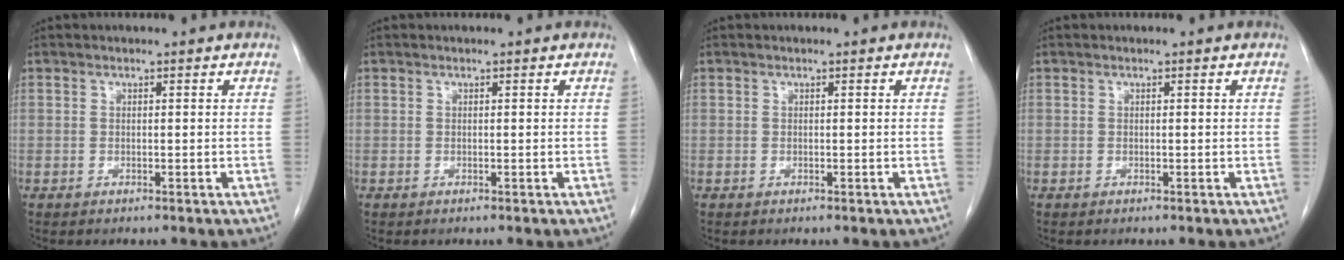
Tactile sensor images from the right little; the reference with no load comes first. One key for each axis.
{"total": 0.0}
{"total": 0.0}
{"total": 0.0}